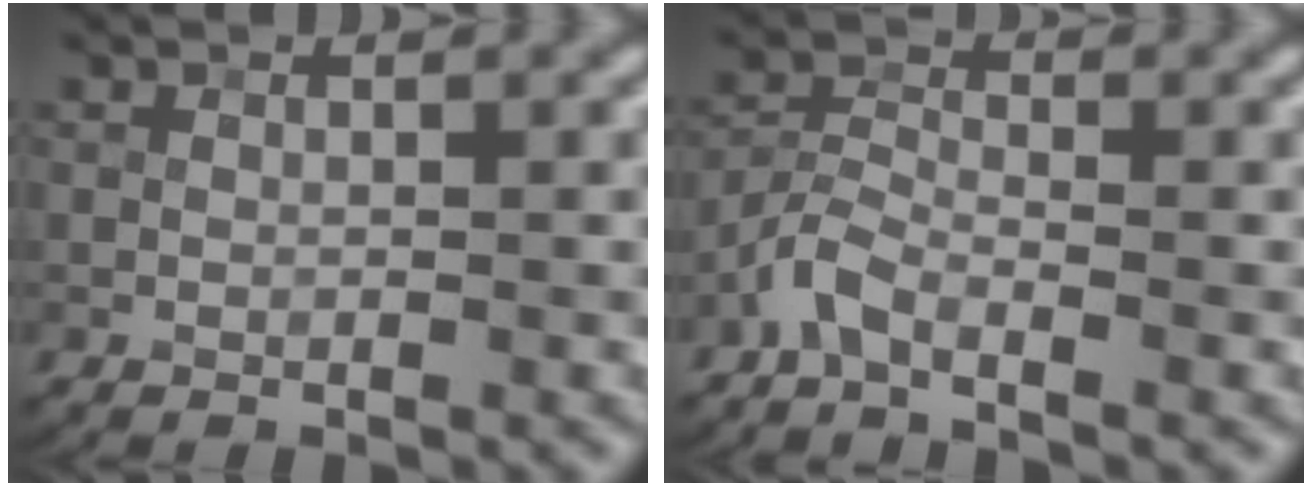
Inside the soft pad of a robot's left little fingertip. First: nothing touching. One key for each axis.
{"total": 2.6, "fx": -2.1, "fy": 0.5, "fz": 1.3, "tx": -0.032, "ty": 0.007, "tz": -0.054}